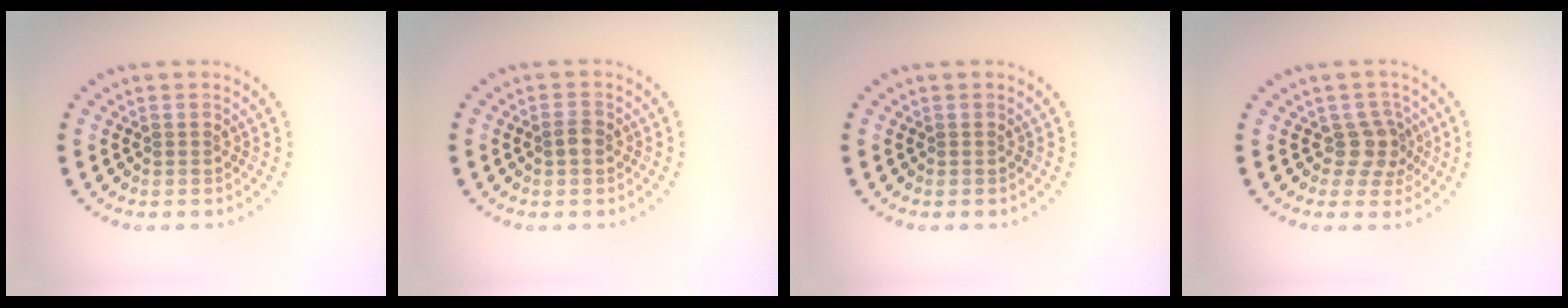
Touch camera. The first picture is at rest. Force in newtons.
{"total": 1.3, "press": 1.3, "slide": 0.2}
{"total": 0.0}
{"total": 2.5, "press": 2.0, "slide": 1.6}